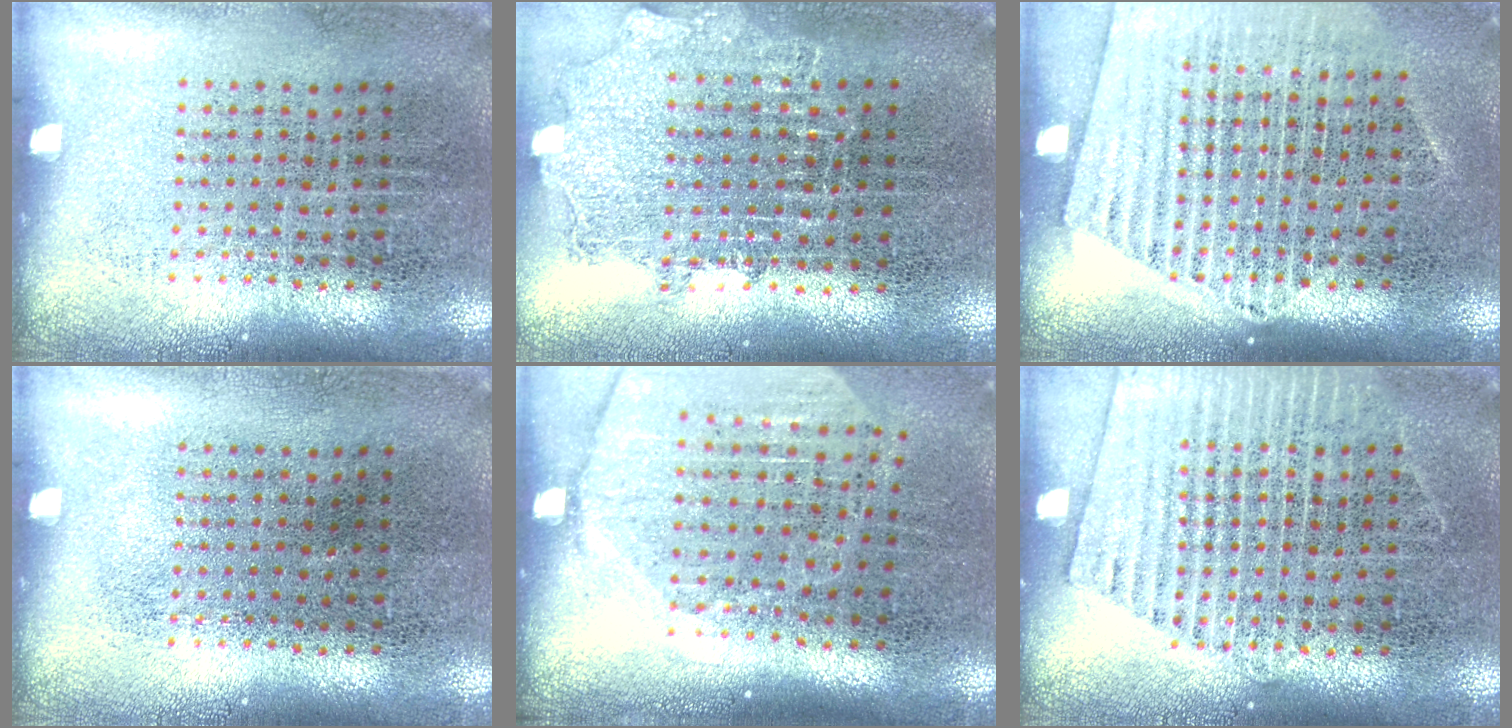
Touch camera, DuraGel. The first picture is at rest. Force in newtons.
{"total": 1.1, "press": 1.1, "slide": 0.3}
{"total": 1.6, "press": 1.4, "slide": 0.6}
{"total": 0.0}
{"total": 2.1, "press": 1.8, "slide": 0.9}
{"total": 2.3, "press": 2.3, "slide": 0.4}